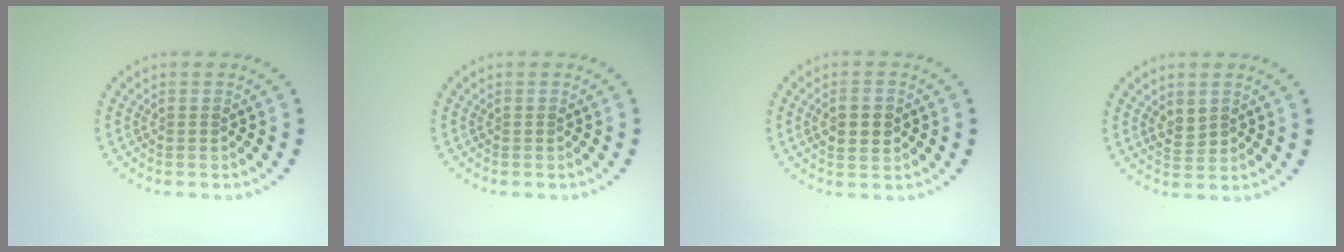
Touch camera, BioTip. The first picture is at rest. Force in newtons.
{"total": 0.0}
{"total": 3.2, "press": 3.2, "slide": 0.0}
{"total": 1.6, "press": 1.5, "slide": 0.8}